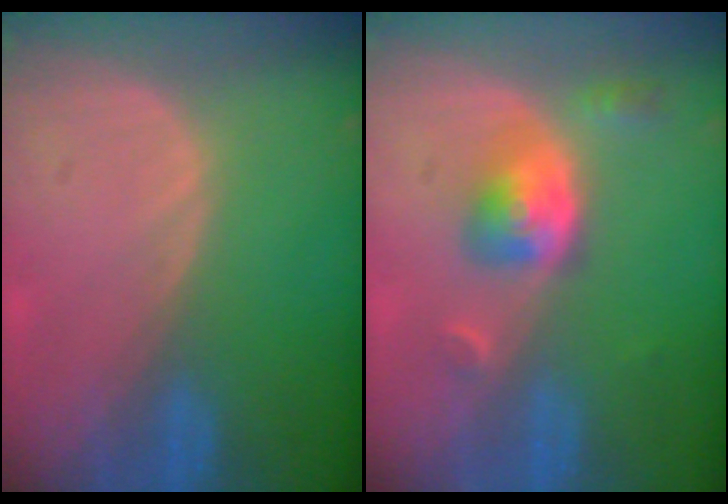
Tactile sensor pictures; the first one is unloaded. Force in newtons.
{"total": 5.2, "press": 4.8, "slide": 2.1}